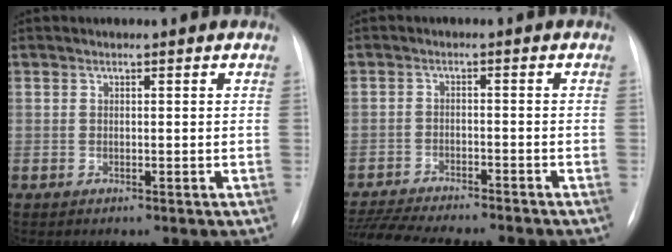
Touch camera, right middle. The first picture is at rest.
{"total": 14.6, "force": [-13.1, 1.8, 6.1], "torque": [-0.115, -0.014, -0.193]}